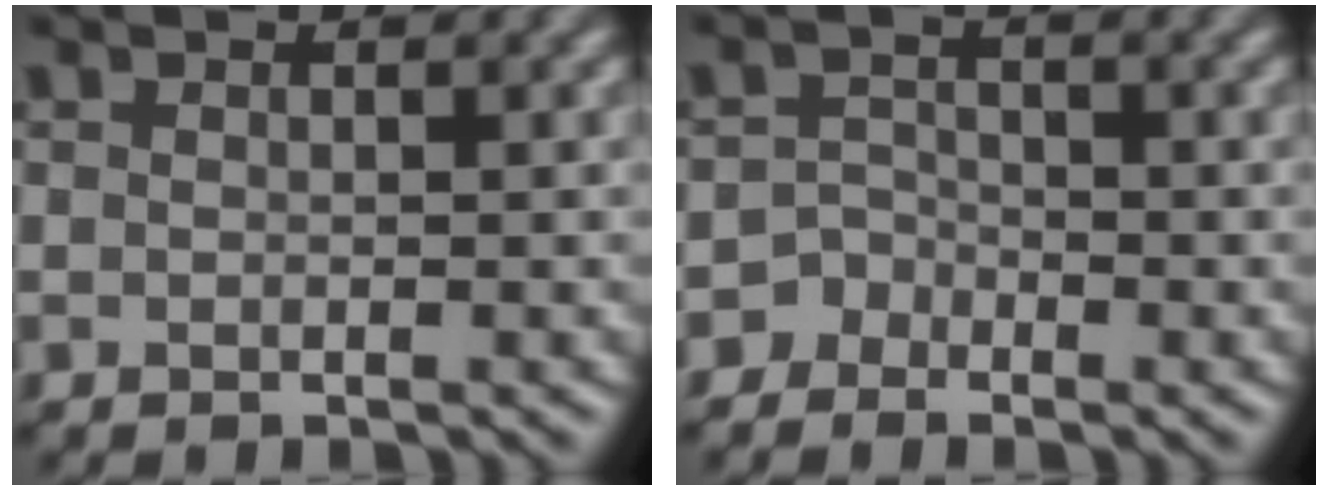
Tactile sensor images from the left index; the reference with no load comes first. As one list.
[{"total": 1.8, "force": [-1.4, 1.1, -0.1], "torque": [0.015, 0.012, -0.037]}]